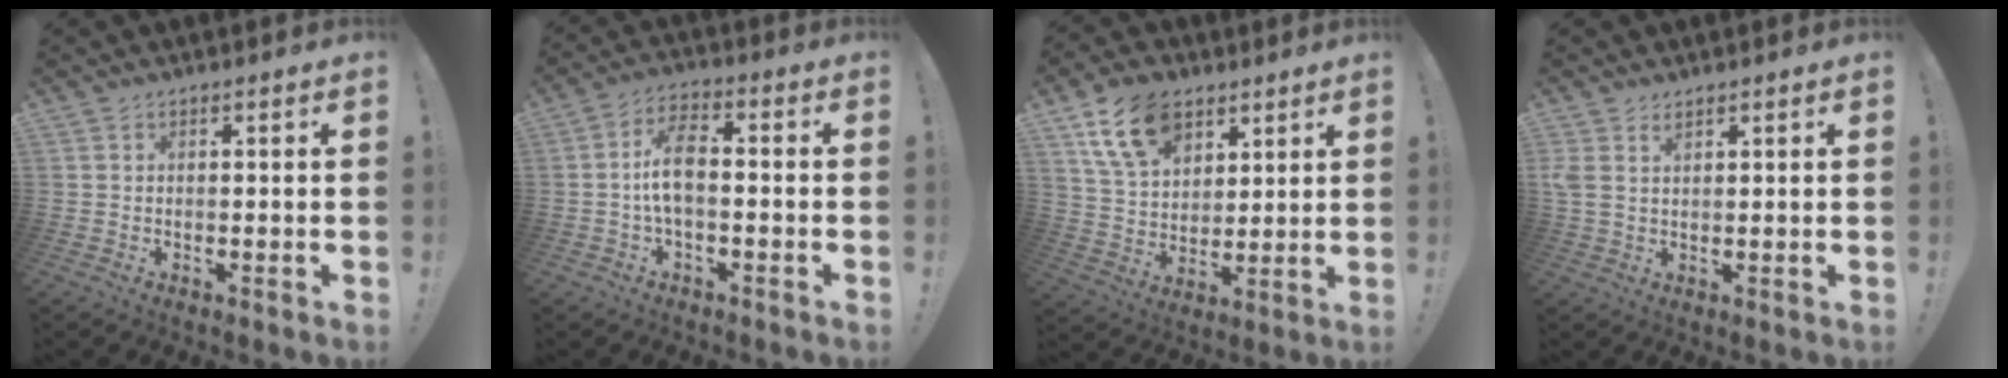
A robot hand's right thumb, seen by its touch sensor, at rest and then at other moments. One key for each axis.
{"total": 8.5, "fx": -1.0, "fy": 3.9, "fz": 7.5, "tx": -0.151, "ty": 0.012, "tz": -0.017}
{"total": 15.3, "fx": 8.5, "fy": 9.8, "fz": 8.1, "tx": -0.140, "ty": -0.029, "tz": 0.163}
{"total": 3.1, "fx": 1.9, "fy": 1.8, "fz": 1.6, "tx": -0.032, "ty": -0.005, "tz": 0.037}